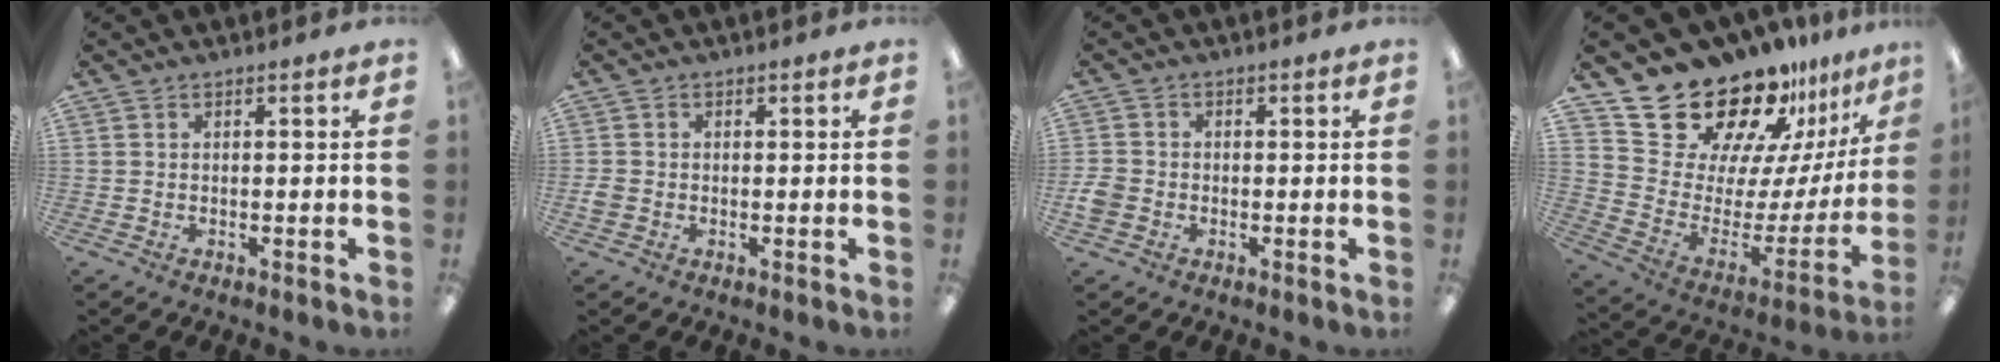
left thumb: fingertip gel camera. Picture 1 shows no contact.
{"total": 2.1, "force": [-0.5, 1.9, 0.9], "torque": [-0.005, 0.001, -0.011]}
{"total": 3.9, "force": [-1.1, 3.4, 1.7], "torque": [-0.032, 0.008, -0.019]}
{"total": 23.9, "force": [20.1, 10.3, 7.7], "torque": [-0.114, -0.156, 0.368]}